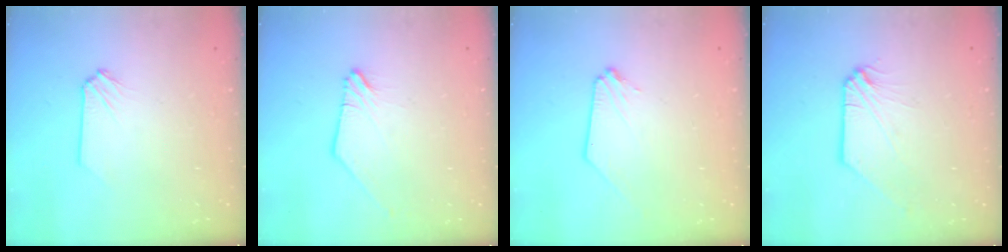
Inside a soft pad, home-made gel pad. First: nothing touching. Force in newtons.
{"total": 0.0}
{"total": 0.0}
{"total": 0.0}